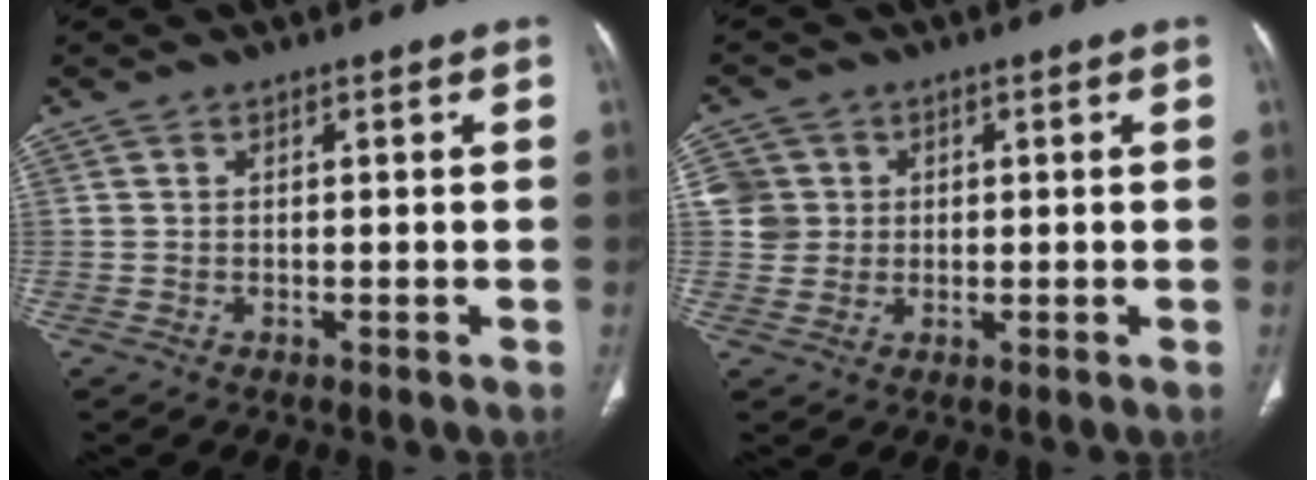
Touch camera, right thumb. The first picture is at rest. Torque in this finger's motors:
{"motor_torque": [0.43, 0.38, 0.31, 0.16, -0.01]}